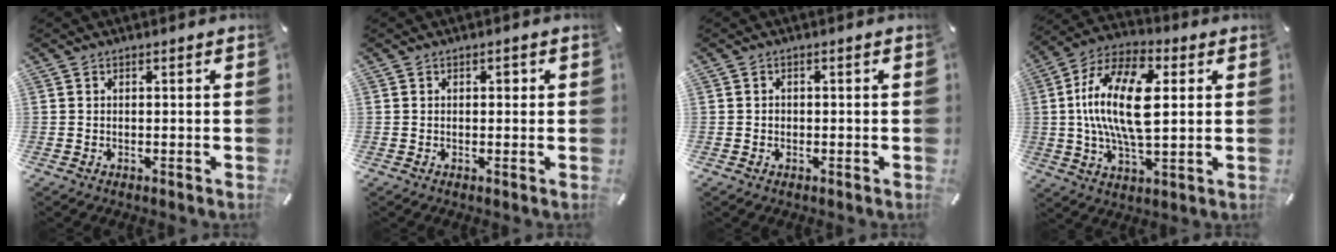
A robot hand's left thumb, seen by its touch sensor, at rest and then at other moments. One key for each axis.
{"total": 1.2, "fx": 0.2, "fy": 0.9, "fz": 0.7, "tx": -0.006, "ty": 0.005, "tz": -0.001}
{"total": 1.1, "fx": -0.4, "fy": 0.9, "fz": 0.3, "tx": -0.007, "ty": 0.004, "tz": -0.009}
{"total": 18.7, "fx": 2.4, "fy": 8.9, "fz": 16.2, "tx": -0.340, "ty": -0.002, "tz": 0.035}